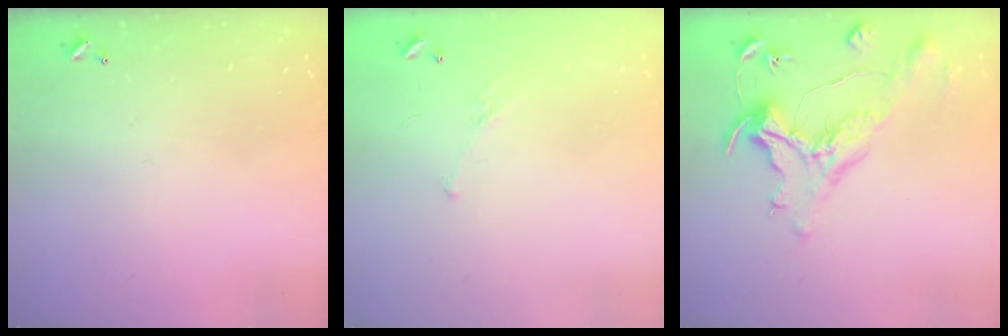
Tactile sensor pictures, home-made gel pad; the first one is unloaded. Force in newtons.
{"total": 5.0, "press": 4.9, "slide": 0.8}
{"total": 1.5, "press": 0.8, "slide": 1.2}